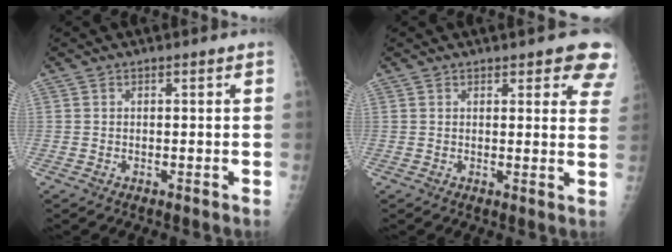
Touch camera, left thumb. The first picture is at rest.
{"total": 8.7, "force": [6.3, 3.0, 5.1], "torque": [-0.022, -0.024, 0.059]}